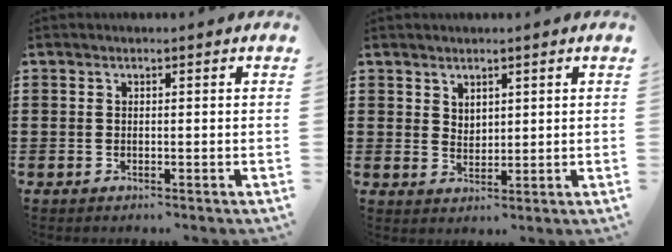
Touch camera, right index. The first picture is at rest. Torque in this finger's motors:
{"motor_torque": [-0.26, 0.37, 0.01, -0.01]}